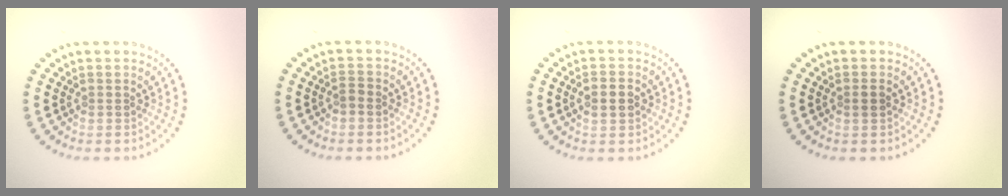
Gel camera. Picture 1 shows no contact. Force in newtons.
{"total": 0.9, "press": 0.8, "slide": 0.3}
{"total": 2.0, "press": 2.0, "slide": 0.2}
{"total": 0.9, "press": 0.8, "slide": 0.3}